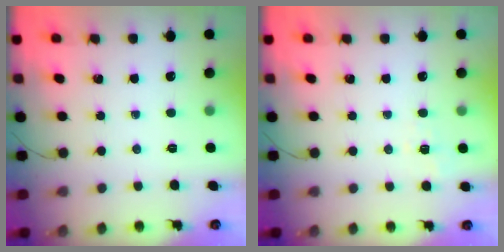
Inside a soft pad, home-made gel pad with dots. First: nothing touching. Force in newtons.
{"total": 3.9, "press": 3.5, "slide": 1.7}